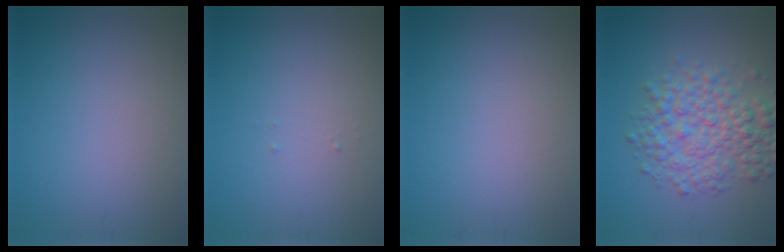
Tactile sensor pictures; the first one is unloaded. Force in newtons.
{"total": 0.0}
{"total": 0.0}
{"total": 5.8, "press": 5.8, "slide": 0.1}